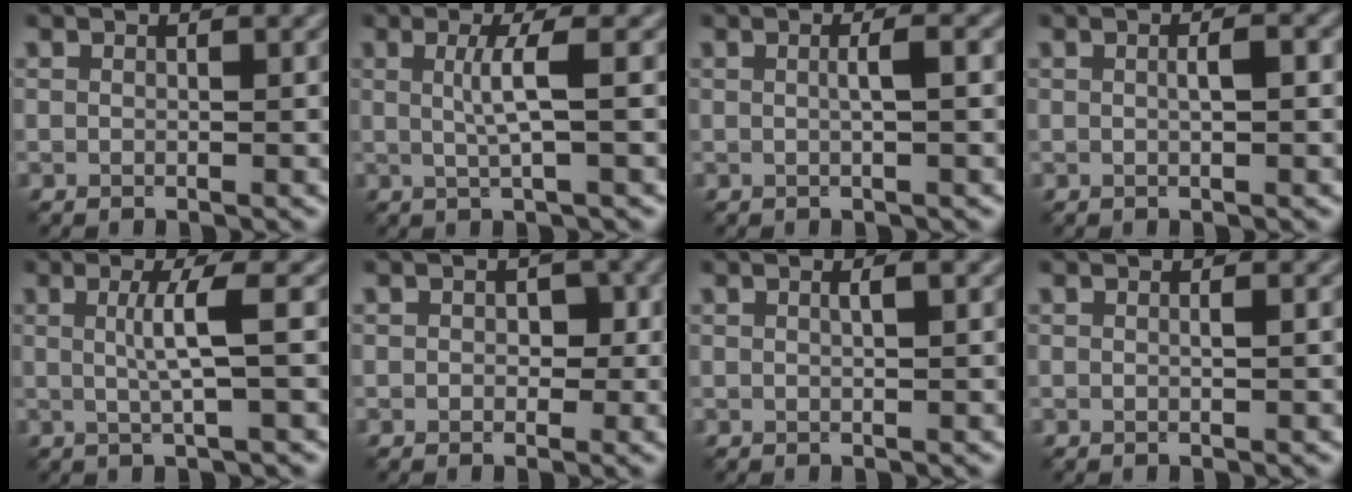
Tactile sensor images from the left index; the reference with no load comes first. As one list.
[{"total": 2.9, "force": [0.3, 0.5, 2.8], "torque": [-0.052, -0.001, 0.004]}, {"total": 1.7, "force": [0.1, 0.4, 1.6], "torque": [-0.024, 0.004, -0.004]}, {"total": 1.4, "force": [0.2, 0.3, 1.4], "torque": [-0.016, -0.006, 0.002]}, {"total": 3.3, "force": [0.3, 0.6, 3.2], "torque": [-0.056, 0.000, 0.003]}, {"total": 1.8, "force": [0.1, 1.5, 1.1], "torque": [-0.010, -0.002, -0.002]}, {"total": 1.3, "force": [0.5, 0.4, 1.1], "torque": [-0.013, 0.001, 0.001]}, {"total": 0.6, "force": [0.0, 0.1, 0.5], "torque": [-0.005, 0.002, -0.002]}]